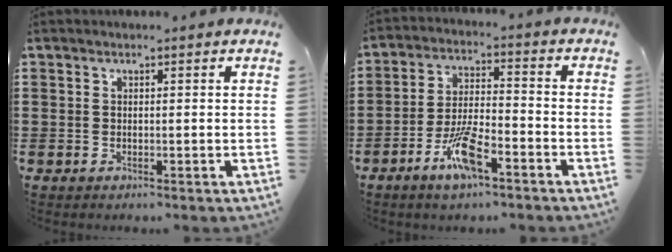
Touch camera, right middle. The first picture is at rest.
{"total": 8.0, "force": [-4.5, 2.1, 6.3], "torque": [-0.139, -0.004, -0.085]}